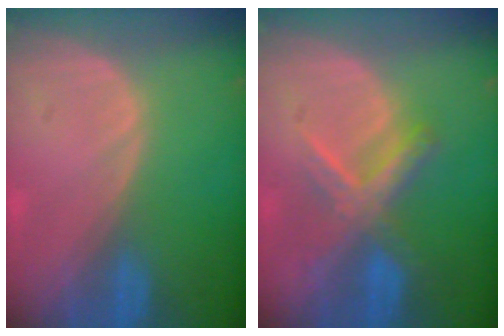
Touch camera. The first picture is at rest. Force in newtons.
{"total": 6.3, "press": 6.2, "slide": 1.4}